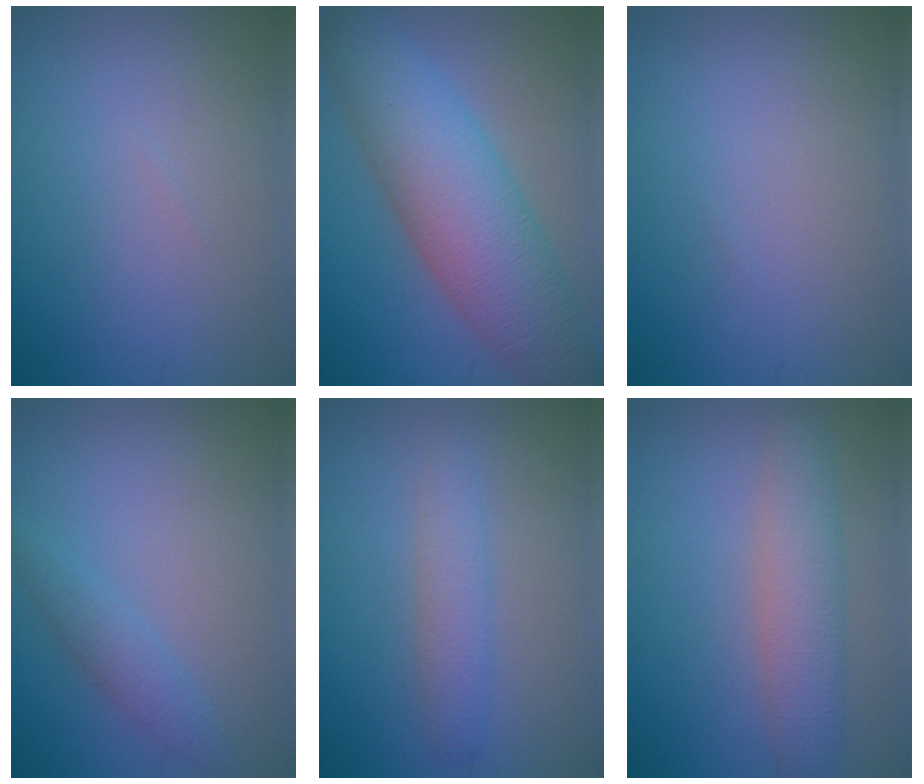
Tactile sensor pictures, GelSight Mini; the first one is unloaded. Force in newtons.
{"total": 9.2, "press": 9.2, "slide": 0.4}
{"total": 0.0}
{"total": 1.8, "press": 1.8, "slide": 0.1}
{"total": 2.5, "press": 2.5, "slide": 0.2}
{"total": 4.0, "press": 4.0, "slide": 0.1}